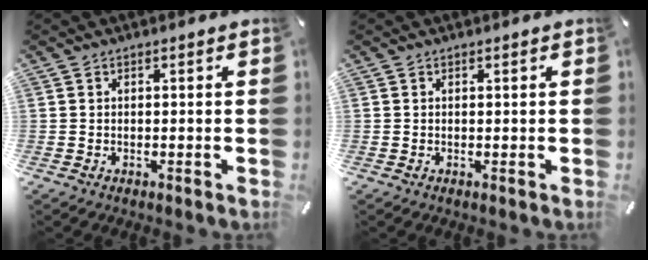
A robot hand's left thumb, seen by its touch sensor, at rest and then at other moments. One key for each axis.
{"total": 0.0}